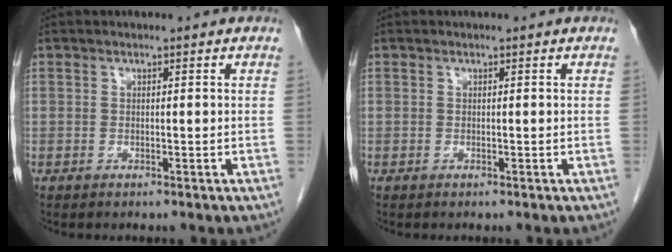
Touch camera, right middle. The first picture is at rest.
{"total": 0.0}